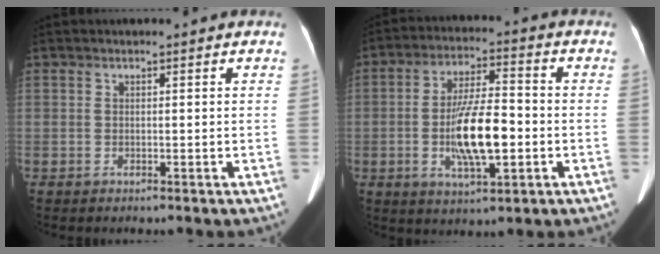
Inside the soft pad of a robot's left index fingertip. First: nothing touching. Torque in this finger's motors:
{"motor_torque": [1.52, 0.18, 0.90, 0.21]}